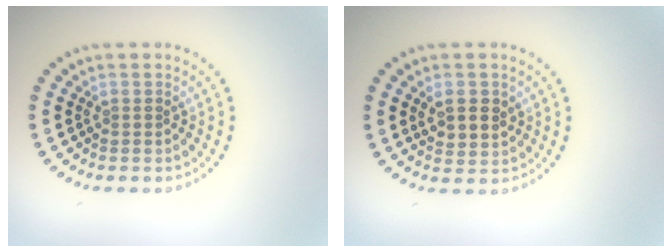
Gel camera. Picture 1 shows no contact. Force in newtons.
{"total": 2.8, "press": 2.7, "slide": 0.8}